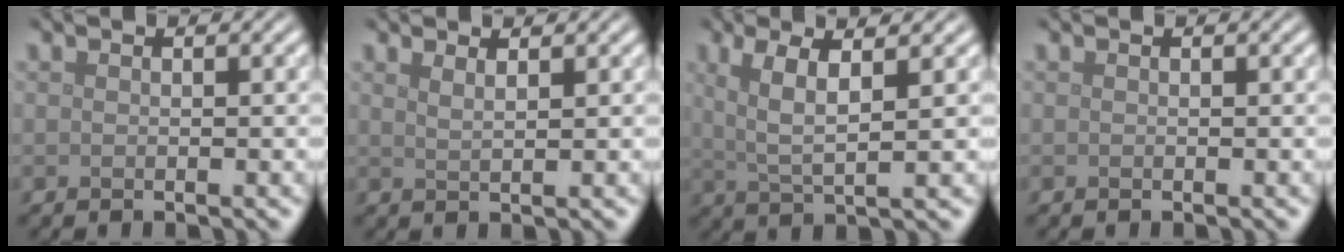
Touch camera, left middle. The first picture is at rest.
{"total": 1.5, "force": [1.1, 0.5, 0.9], "torque": [-0.009, 0.002, 0.011]}
{"total": 4.3, "force": [1.5, 1.0, 4.0], "torque": [-0.080, 0.000, 0.031]}
{"total": 0.0}